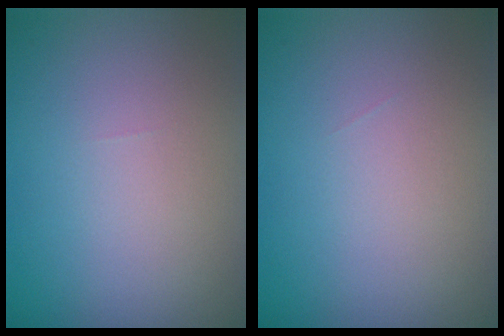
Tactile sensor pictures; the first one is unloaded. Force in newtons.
{"total": 0.0}